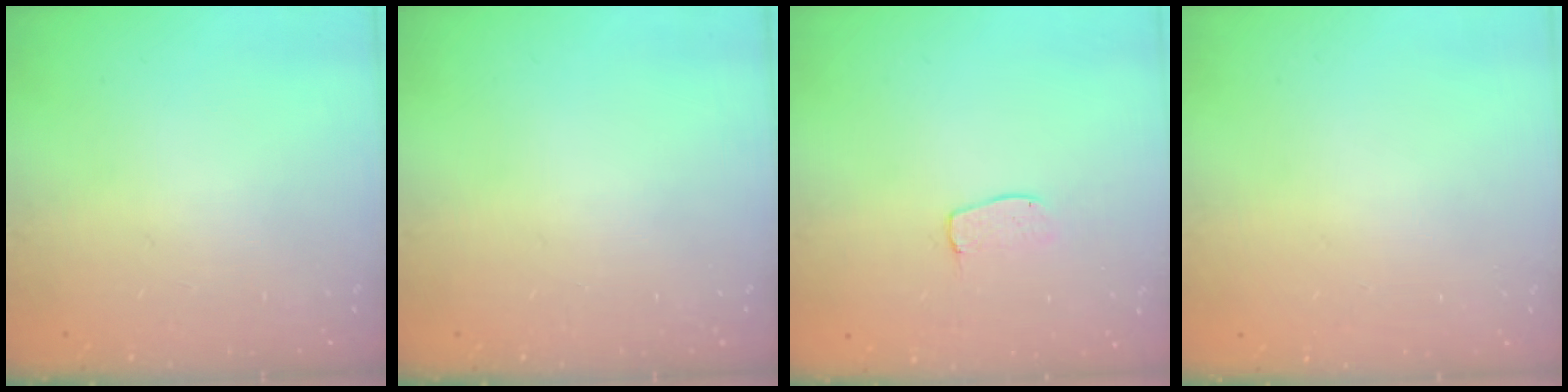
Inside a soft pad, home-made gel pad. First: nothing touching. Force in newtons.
{"total": 0.0}
{"total": 4.5, "press": 4.5, "slide": 0.3}
{"total": 0.0}